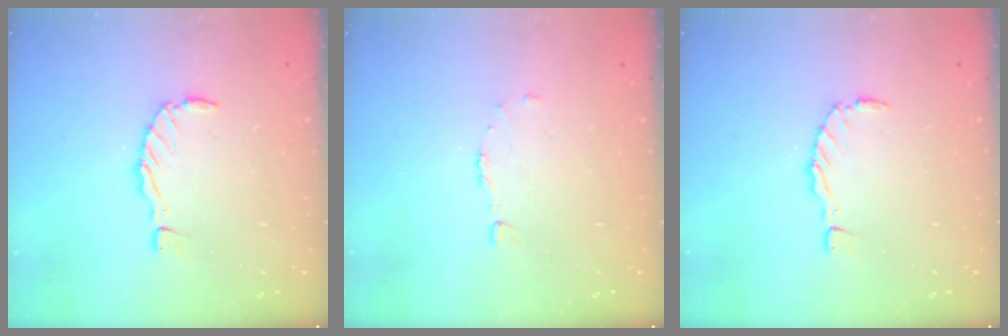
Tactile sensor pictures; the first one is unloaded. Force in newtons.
{"total": 2.9, "press": 2.9, "slide": 0.2}
{"total": 0.0}